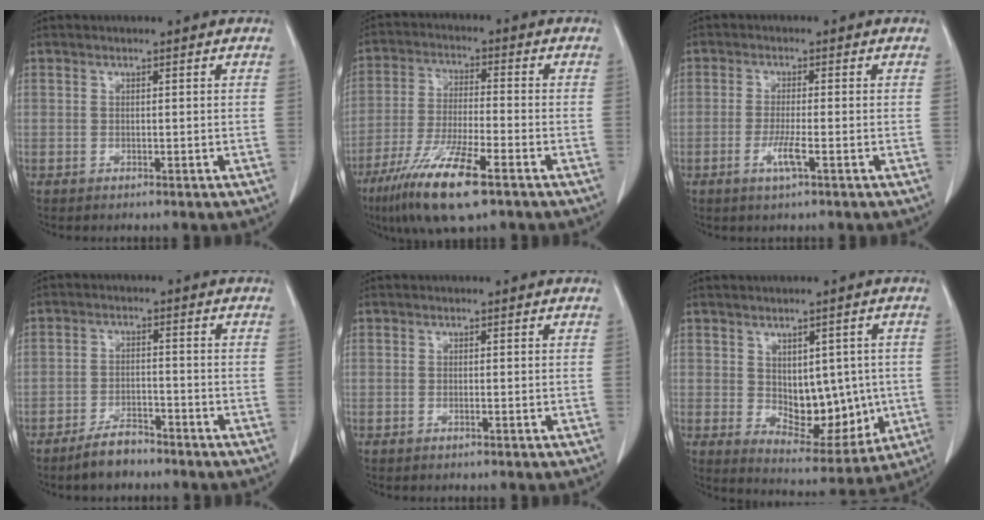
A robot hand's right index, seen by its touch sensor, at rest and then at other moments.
{"total": 12.3, "force": [-7.3, 1.6, 9.8], "torque": [-0.194, -0.028, -0.130]}
{"total": 3.5, "force": [-1.4, 0.0, 3.2], "torque": [-0.064, -0.007, -0.028]}
{"total": 4.5, "force": [-3.8, 1.6, 1.9], "torque": [-0.040, 0.000, -0.065]}
{"total": 0.0}
{"total": 10.3, "force": [-0.1, 5.8, 8.5], "torque": [-0.110, -0.002, 0.022]}